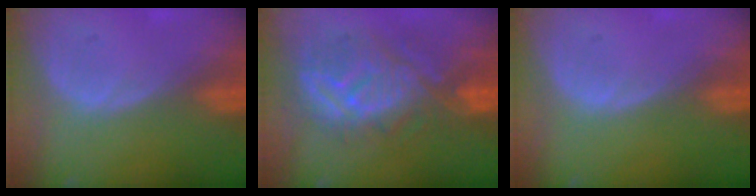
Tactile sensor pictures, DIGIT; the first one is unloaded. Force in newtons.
{"total": 10.4, "press": 10.1, "slide": 2.8}
{"total": 0.0}